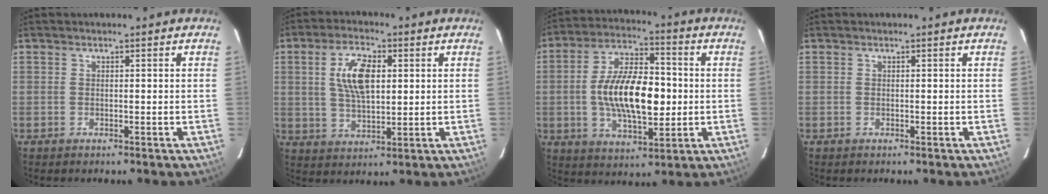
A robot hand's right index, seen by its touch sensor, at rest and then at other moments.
{"total": 9.3, "force": [2.1, 4.2, 8.0], "torque": [-0.151, 0.009, 0.043]}
{"total": 16.1, "force": [-1.0, 7.3, 14.3], "torque": [-0.263, 0.010, -0.014]}
{"total": 0.0}